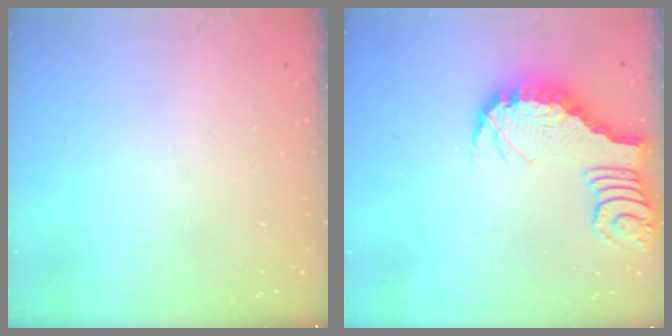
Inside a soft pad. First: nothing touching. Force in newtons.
{"total": 3.0, "press": 2.9, "slide": 0.6}